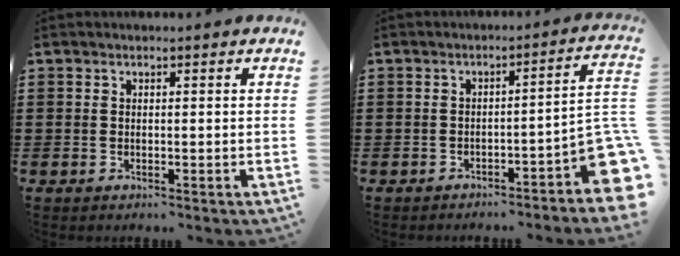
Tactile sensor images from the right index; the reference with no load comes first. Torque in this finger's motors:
{"motor_torque": [0.67, -0.60, 0.85, 0.06]}